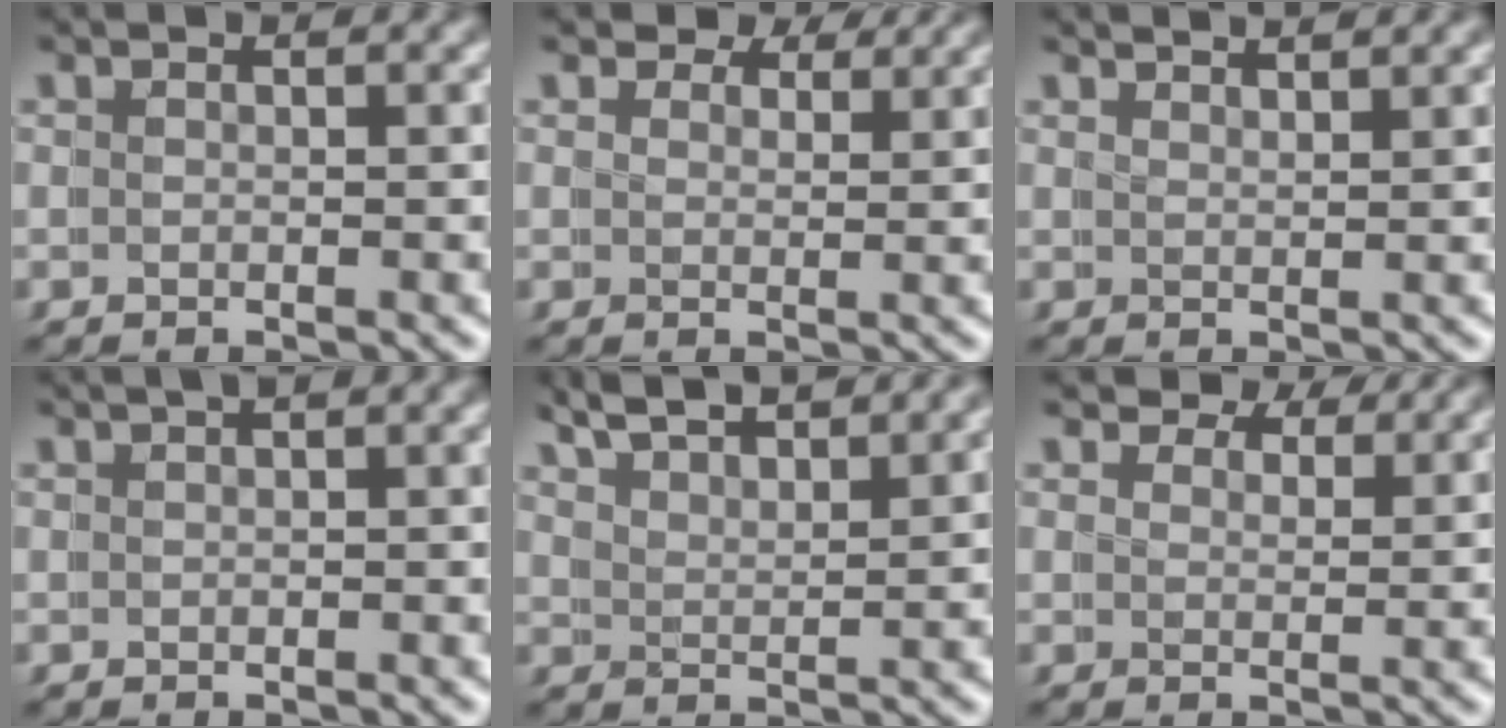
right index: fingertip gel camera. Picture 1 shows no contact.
{"total": 2.5, "force": [2.5, 0.1, 0.1], "torque": [0.001, -0.003, 0.039]}
{"total": 2.5, "force": [2.3, -1.0, 0.0], "torque": [0.004, 0.000, 0.040]}
{"total": 1.1, "force": [0.1, 0.7, 0.9], "torque": [0.001, 0.014, -0.006]}
{"total": 4.9, "force": [4.7, -0.1, 1.1], "torque": [-0.027, 0.005, 0.081]}
{"total": 3.2, "force": [3.2, 0.2, 0.3], "torque": [0.000, -0.001, 0.050]}